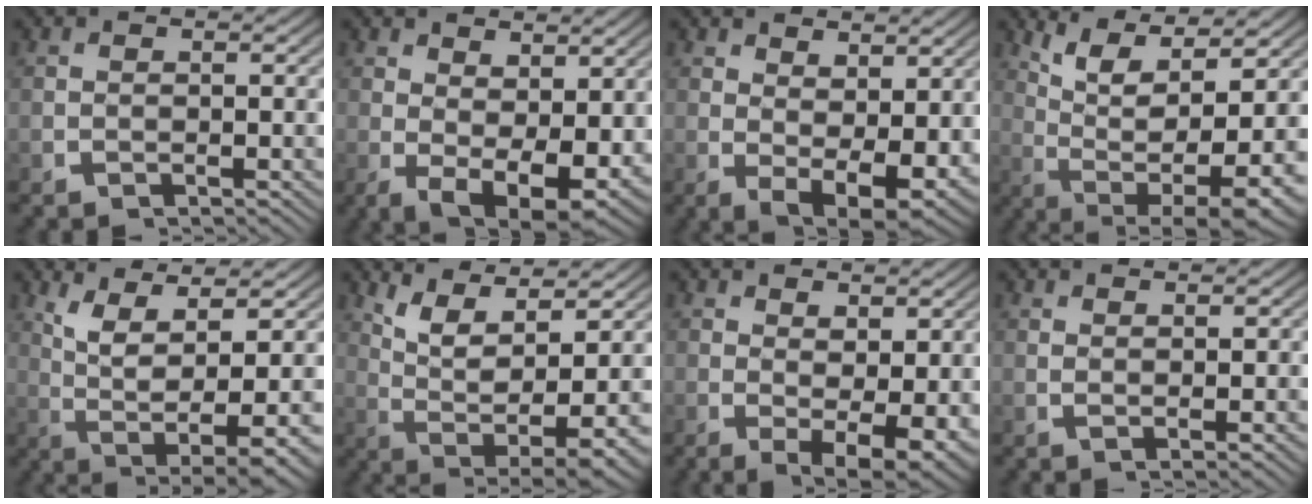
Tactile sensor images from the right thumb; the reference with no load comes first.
{"total": 7.5, "force": [-1.1, 4.8, 5.7], "torque": [-0.107, -0.053, 0.009]}
{"total": 6.3, "force": [-0.2, 3.7, 5.0], "torque": [-0.093, -0.044, 0.022]}
{"total": 11.8, "force": [0.8, 7.3, 9.2], "torque": [-0.179, -0.043, 0.029]}
{"total": 9.3, "force": [0.5, 4.8, 8.0], "torque": [-0.152, -0.033, 0.025]}
{"total": 9.9, "force": [1.5, 5.5, 8.1], "torque": [-0.160, -0.037, 0.039]}
{"total": 5.9, "force": [-0.7, 3.2, 4.8], "torque": [-0.087, -0.039, 0.009]}
{"total": 1.5, "force": [1.0, -0.2, 1.1], "torque": [-0.021, -0.007, 0.025]}